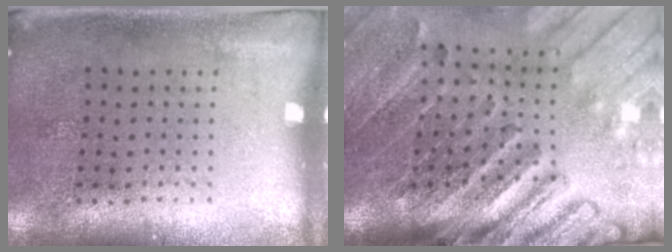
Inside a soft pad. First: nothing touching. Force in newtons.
{"total": 4.3, "press": 3.2, "slide": 2.8}